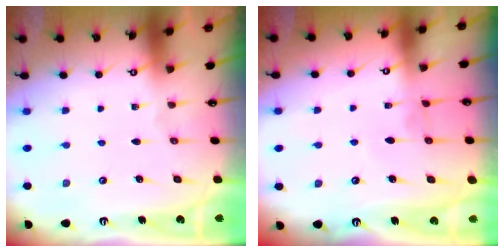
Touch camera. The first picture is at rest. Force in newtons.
{"total": 1.1, "press": 1.0, "slide": 0.2}